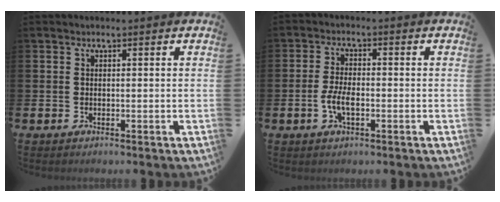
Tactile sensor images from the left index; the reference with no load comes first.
{"total": 3.8, "force": [-0.9, 1.7, 3.2], "torque": [-0.062, 0.002, -0.019]}